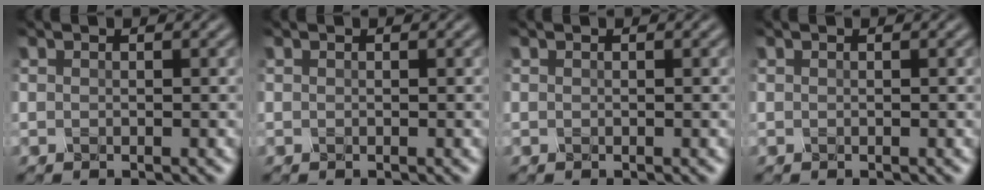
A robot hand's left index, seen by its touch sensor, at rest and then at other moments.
{"total": 0.0}
{"total": 0.0}
{"total": 0.0}